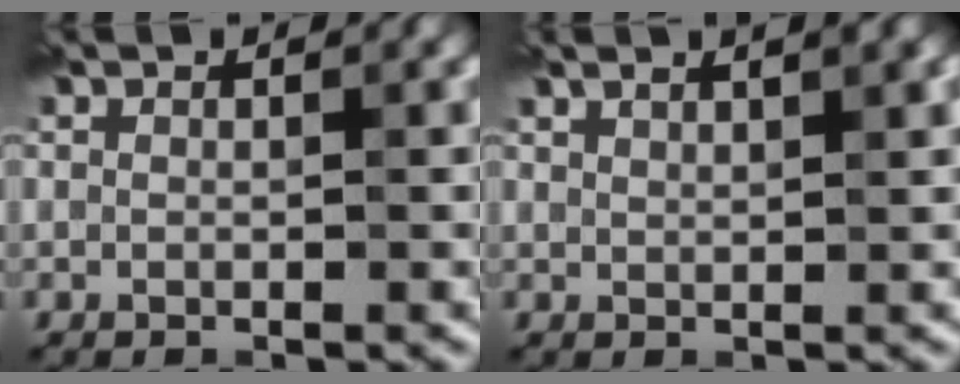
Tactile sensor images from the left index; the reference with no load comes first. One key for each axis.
{"total": 2.2, "fx": 1.5, "fy": 0.6, "fz": 1.5, "tx": -0.010, "ty": 0.002, "tz": 0.016}